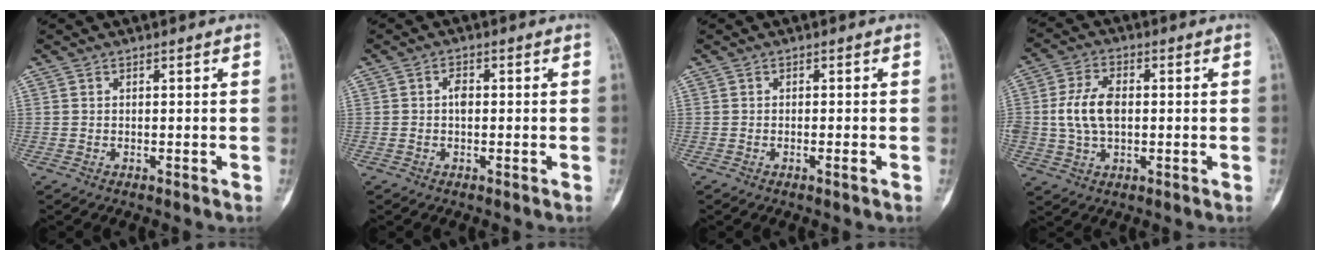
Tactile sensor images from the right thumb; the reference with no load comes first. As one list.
[{"total": 2.0, "force": [0.0, 1.2, 1.6], "torque": [-0.027, 0.005, -0.003]}, {"total": 1.0, "force": [-0.4, 0.1, 0.9], "torque": [-0.020, 0.003, -0.005]}, {"total": 8.6, "force": [0.2, 5.3, 6.8], "torque": [-0.130, 0.011, 0.005]}]